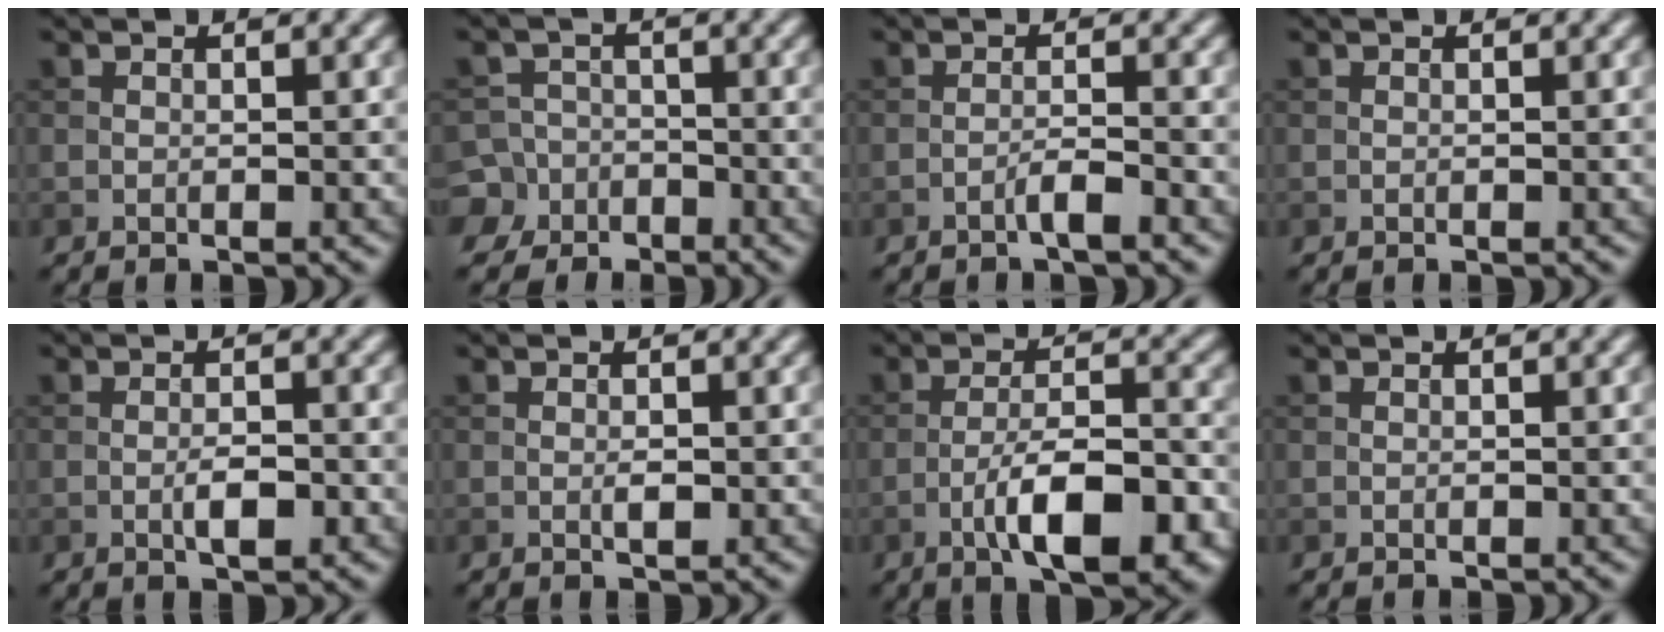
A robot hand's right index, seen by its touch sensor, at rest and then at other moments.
{"total": 7.5, "force": [-4.7, 5.8, 0.8], "torque": [-0.013, -0.017, -0.107]}
{"total": 1.8, "force": [-1.1, 0.1, 1.4], "torque": [-0.023, 0.008, -0.024]}
{"total": 0.0}
{"total": 2.4, "force": [-0.8, 0.7, 2.1], "torque": [-0.036, 0.001, -0.015]}
{"total": 0.9, "force": [-0.1, 0.3, 0.8], "torque": [-0.017, -0.002, -0.002]}
{"total": 8.1, "force": [-3.5, 2.6, 6.9], "torque": [-0.114, 0.005, -0.059]}
{"total": 0.0}